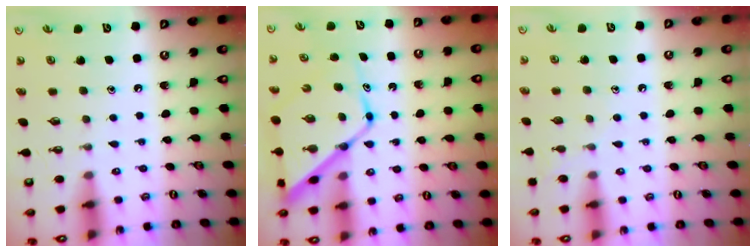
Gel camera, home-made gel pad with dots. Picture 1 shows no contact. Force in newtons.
{"total": 14.0, "press": 13.9, "slide": 1.2}
{"total": 6.2, "press": 6.2, "slide": 0.7}